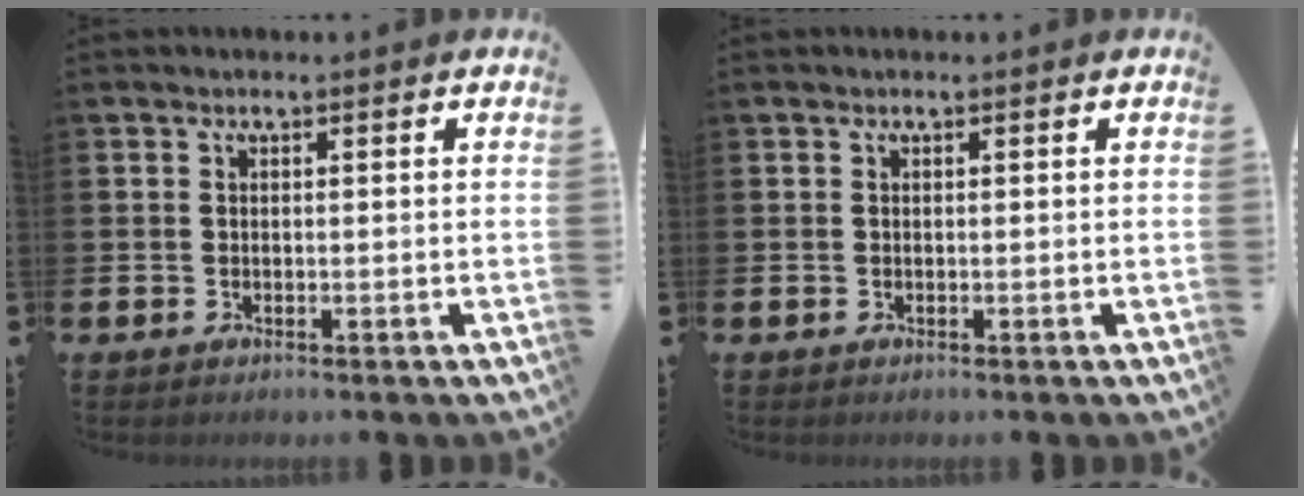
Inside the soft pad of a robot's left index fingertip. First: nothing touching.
{"total": 0.0}